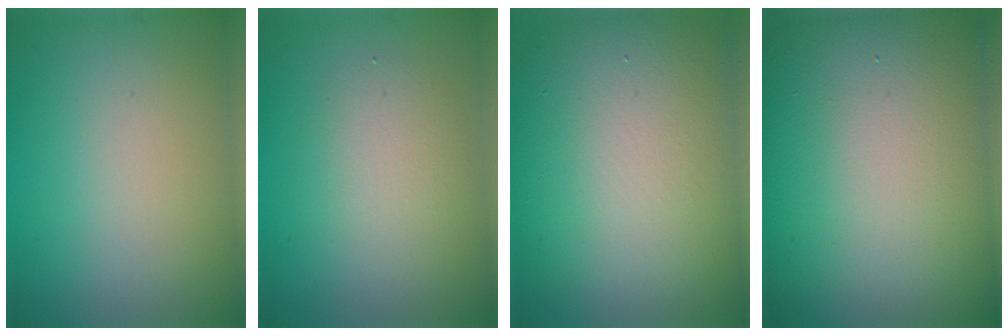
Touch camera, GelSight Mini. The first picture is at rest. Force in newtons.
{"total": 2.7, "press": 2.7, "slide": 0.1}
{"total": 15.0, "press": 15.0, "slide": 0.4}
{"total": 23.4, "press": 23.3, "slide": 1.4}